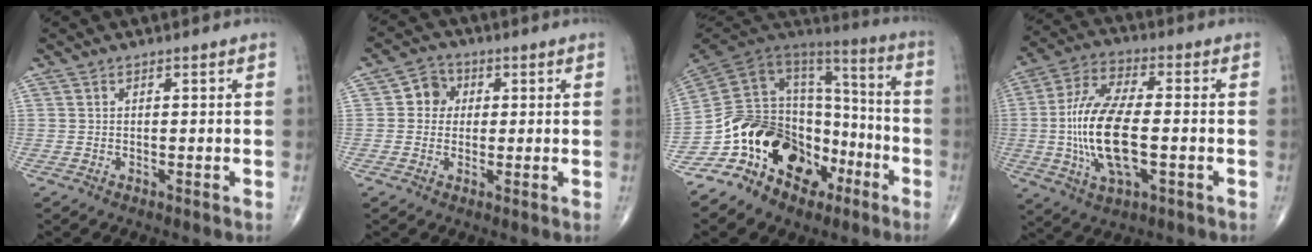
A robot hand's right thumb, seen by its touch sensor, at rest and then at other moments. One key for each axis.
{"total": 4.6, "fx": 0.6, "fy": 4.2, "fz": 1.7, "tx": -0.001, "ty": 0.008, "tz": 0.001}
{"total": 22.0, "fx": -11.0, "fy": 15.0, "fz": 11.6, "tx": -0.158, "ty": 0.107, "tz": -0.192}
{"total": 16.4, "fx": -2.0, "fy": 6.7, "fz": 14.8, "tx": -0.303, "ty": 0.013, "tz": -0.037}